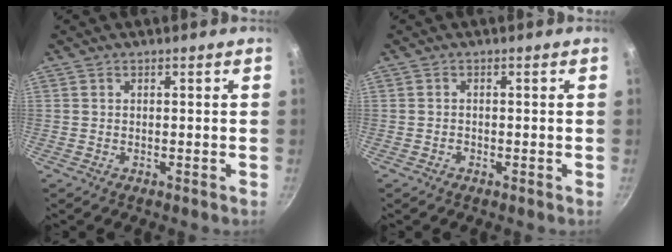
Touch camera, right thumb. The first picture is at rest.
{"total": 0.6, "force": [-0.3, 0.5, 0.1], "torque": [-0.002, 0.004, -0.007]}